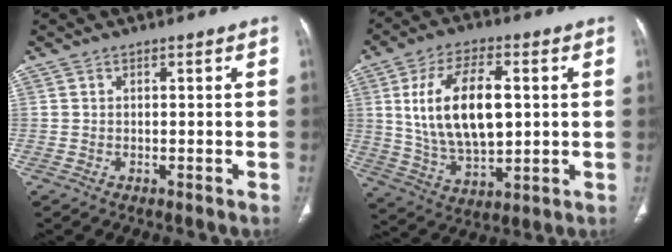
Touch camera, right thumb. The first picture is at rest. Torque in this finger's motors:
{"motor_torque": [-0.71, 1.41, 0.61, 0.39, 0.42]}